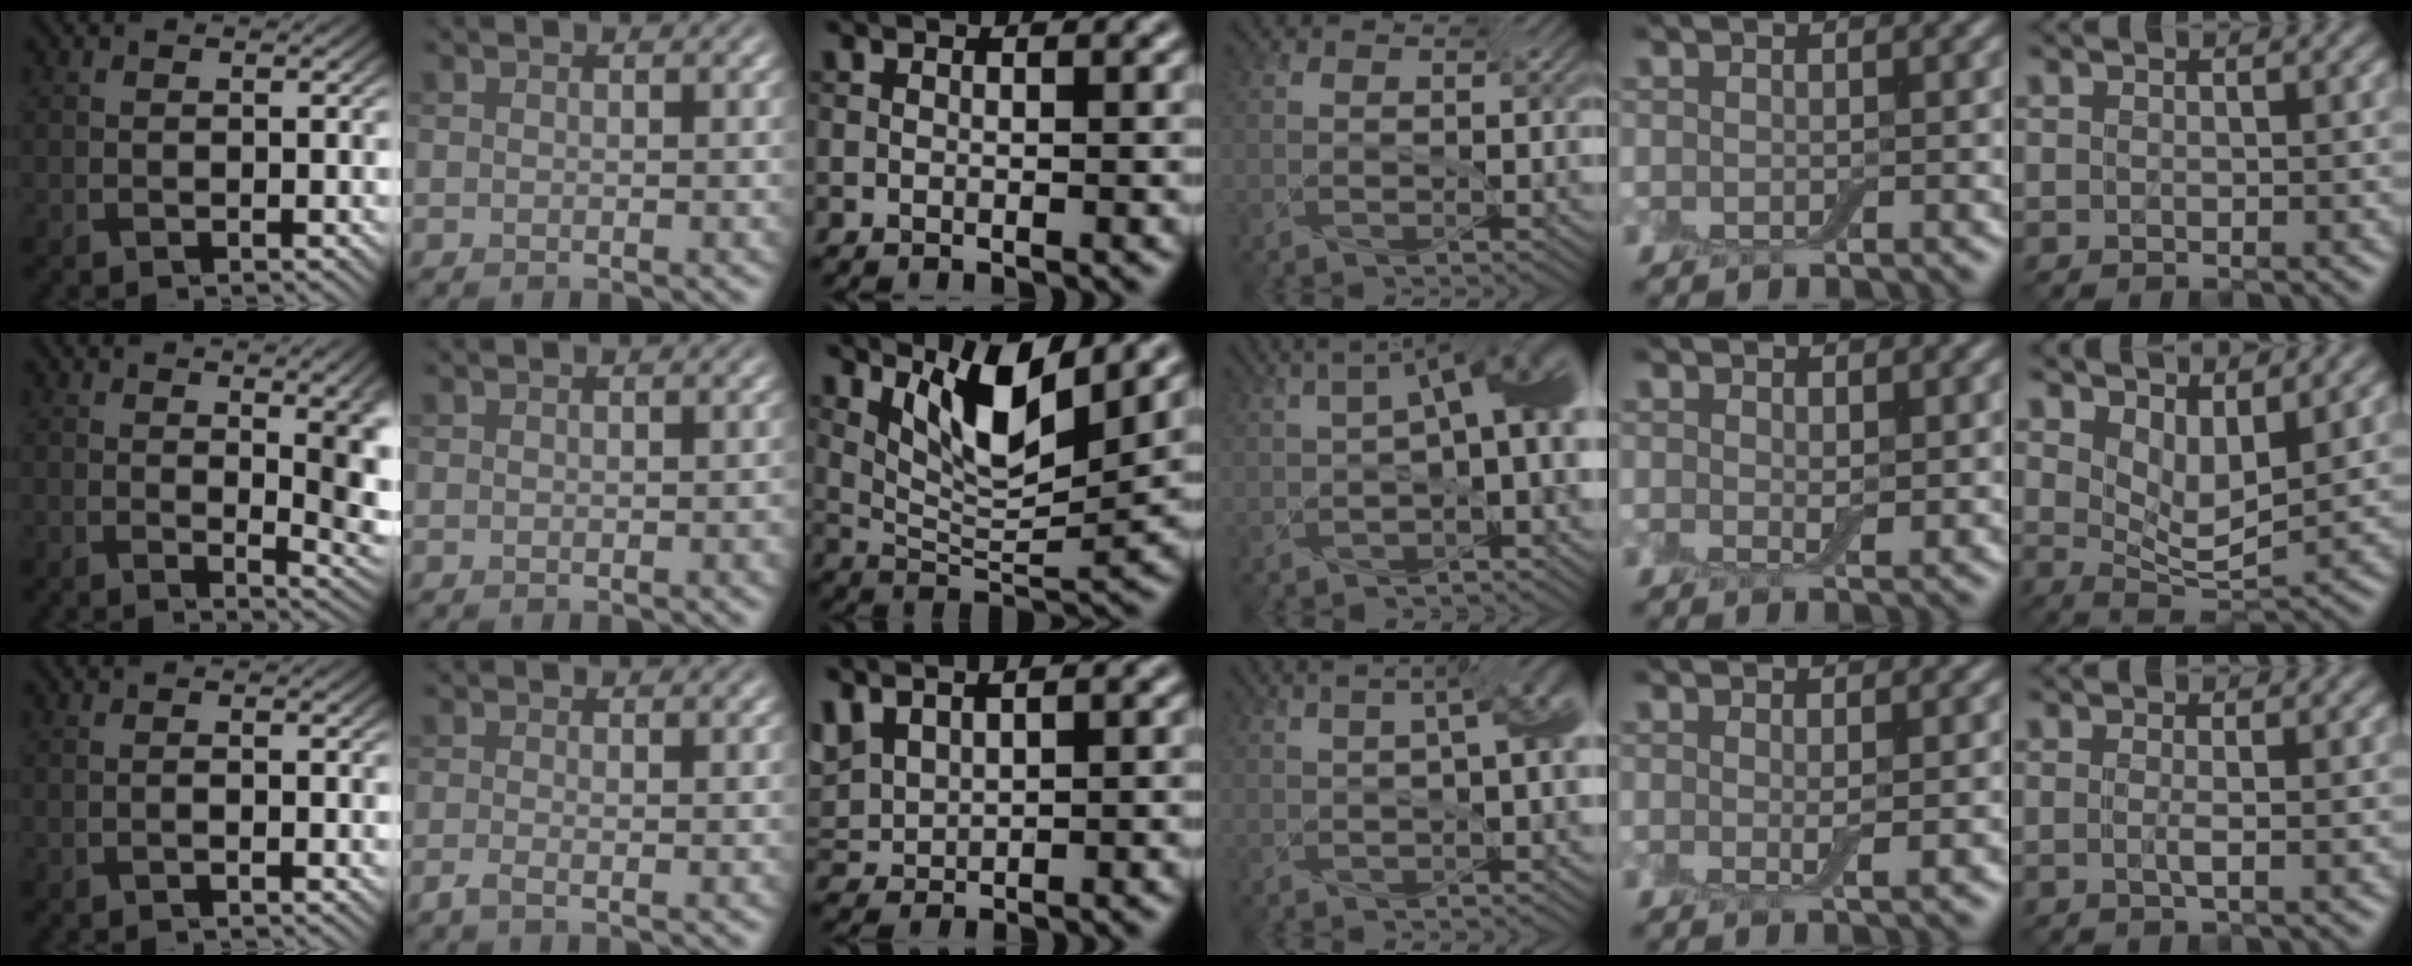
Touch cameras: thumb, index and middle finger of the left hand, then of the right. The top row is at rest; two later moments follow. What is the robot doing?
{"motion": "screw", "object": "jar lid"}